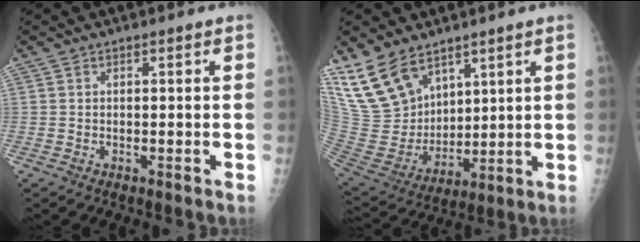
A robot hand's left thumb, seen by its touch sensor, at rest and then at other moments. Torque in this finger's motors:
{"motor_torque": [1.15, 1.18, 0.36, -0.57, 0.37]}